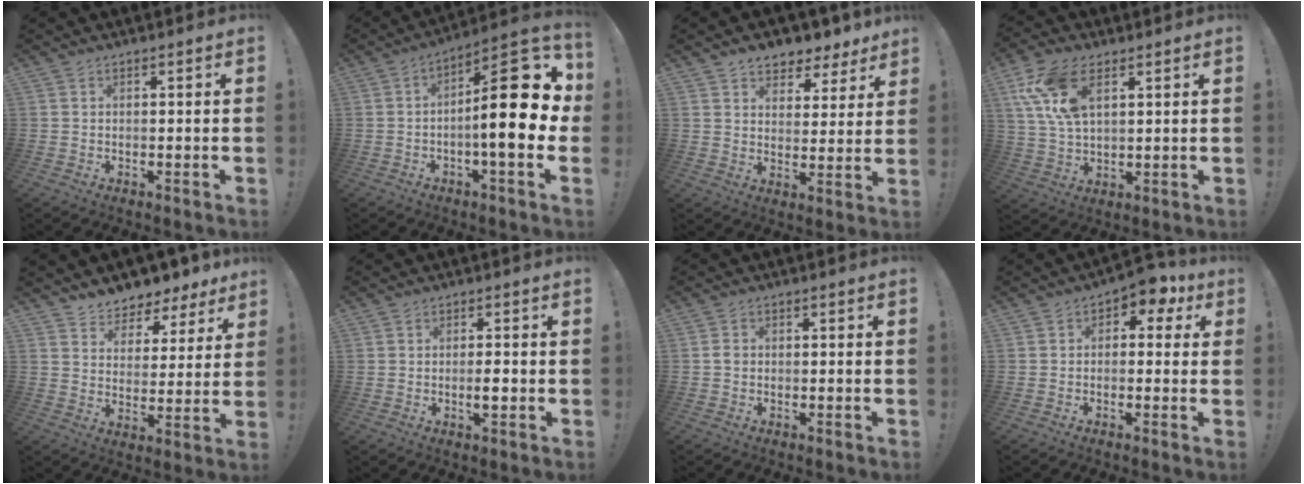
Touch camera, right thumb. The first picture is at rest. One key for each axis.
{"total": 22.0, "fx": 1.0, "fy": 6.9, "fz": 20.8, "tx": -0.293, "ty": -0.005, "tz": 0.014}
{"total": 6.5, "fx": 5.3, "fy": 3.5, "fz": 1.5, "tx": -0.013, "ty": -0.049, "tz": 0.097}
{"total": 13.3, "fx": 5.8, "fy": 7.4, "fz": 9.4, "tx": -0.195, "ty": -0.013, "tz": 0.108}
{"total": 6.4, "fx": 5.7, "fy": 2.9, "fz": 0.6, "tx": -0.009, "ty": -0.061, "tz": 0.106}
{"total": 4.4, "fx": -0.4, "fy": 3.6, "fz": 2.4, "tx": -0.021, "ty": 0.003, "tz": -0.009}
{"total": 1.4, "fx": -0.3, "fy": 1.2, "fz": 0.7, "tx": -0.011, "ty": 0.005, "tz": -0.006}
{"total": 5.0, "fx": 1.6, "fy": 3.4, "fz": 3.4, "tx": -0.039, "ty": -0.005, "tz": 0.026}